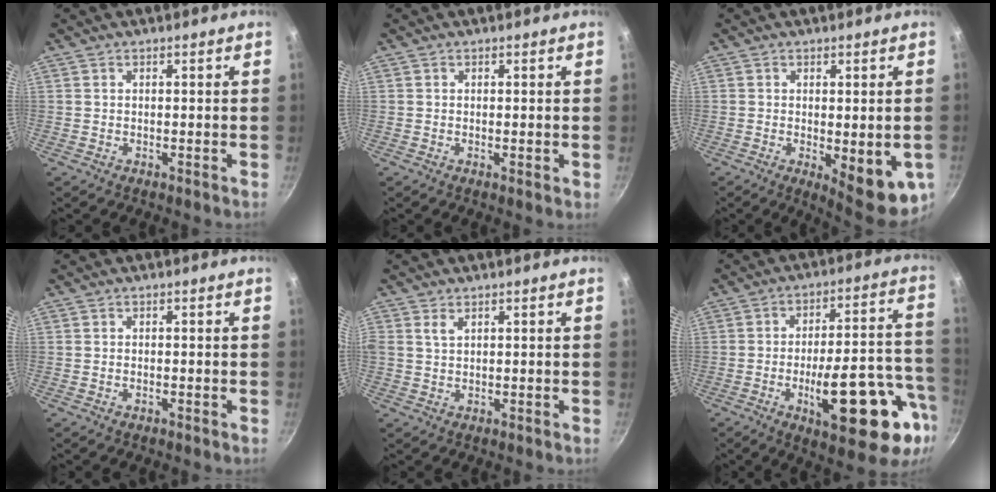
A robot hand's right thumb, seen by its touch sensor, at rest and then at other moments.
{"total": 0.8, "force": [0.0, 0.2, 0.8], "torque": [-0.011, -0.001, -0.002]}
{"total": 10.9, "force": [-2.2, 3.8, 10.0], "torque": [-0.105, -0.013, -0.018]}
{"total": 0.6, "force": [-0.3, 0.3, 0.4], "torque": [-0.008, 0.003, -0.007]}
{"total": 1.7, "force": [0.9, 1.0, 1.1], "torque": [-0.021, -0.003, 0.018]}
{"total": 22.4, "force": [-8.2, 7.9, 19.3], "torque": [-0.235, 0.035, -0.111]}